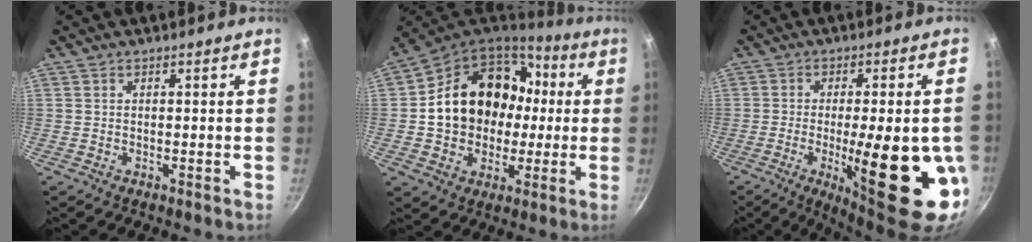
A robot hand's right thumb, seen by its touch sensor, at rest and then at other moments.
{"total": 22.1, "force": [1.8, 17.6, 13.3], "torque": [-0.204, 0.047, 0.035]}
{"total": 20.0, "force": [-4.8, 5.0, 18.8], "torque": [-0.249, -0.002, -0.059]}